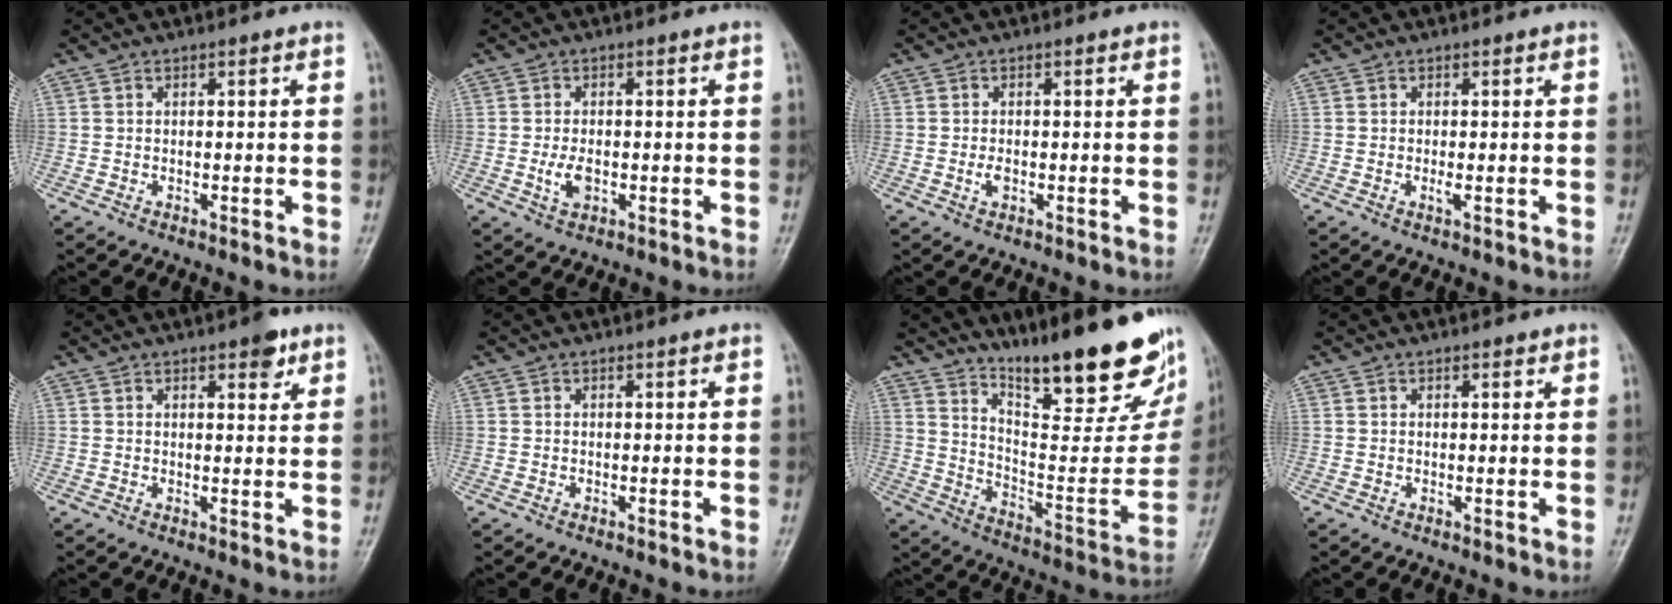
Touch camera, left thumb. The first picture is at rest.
{"total": 3.3, "force": [-0.7, 1.9, 2.6], "torque": [-0.051, -0.004, -0.011]}
{"total": 1.5, "force": [-0.3, 0.9, 1.2], "torque": [-0.022, -0.001, -0.007]}
{"total": 1.7, "force": [-0.3, 1.2, 1.1], "torque": [-0.011, 0.001, -0.004]}
{"total": 3.6, "force": [2.2, 1.4, 2.4], "torque": [-0.020, -0.009, 0.027]}
{"total": 0.0}
{"total": 26.2, "force": [18.8, 6.2, 17.2], "torque": [-0.217, -0.109, 0.283]}
{"total": 0.7, "force": [0.5, 0.3, 0.4], "torque": [-0.006, -0.003, 0.006]}